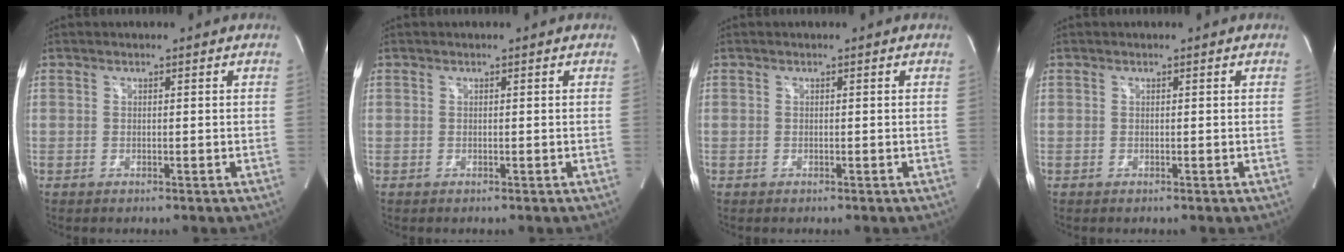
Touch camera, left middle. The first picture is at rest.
{"total": 0.0}
{"total": 0.0}
{"total": 0.0}